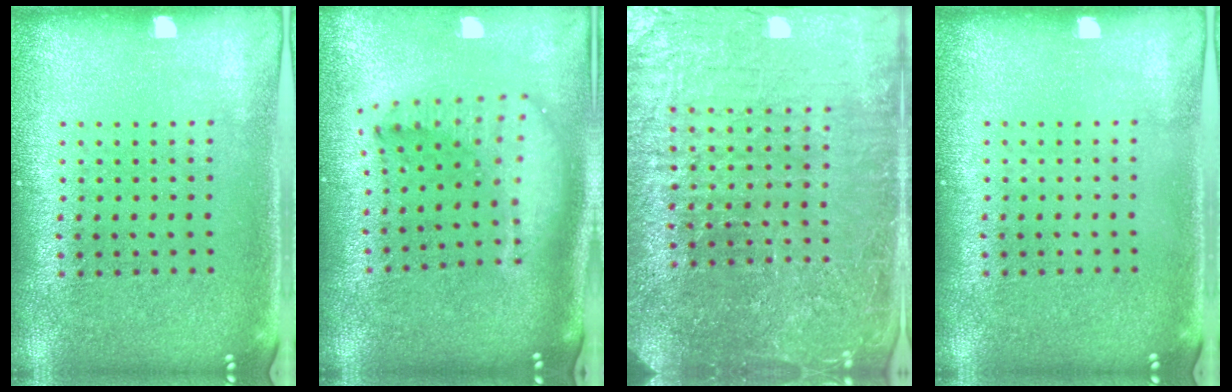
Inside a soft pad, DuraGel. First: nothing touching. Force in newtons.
{"total": 2.1, "press": 1.7, "slide": 1.3}
{"total": 5.4, "press": 4.9, "slide": 2.3}
{"total": 0.0}